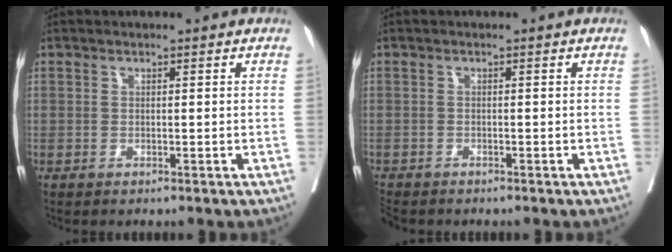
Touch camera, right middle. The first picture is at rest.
{"total": 3.6, "force": [-3.3, 1.2, 1.1], "torque": [-0.025, -0.011, -0.060]}